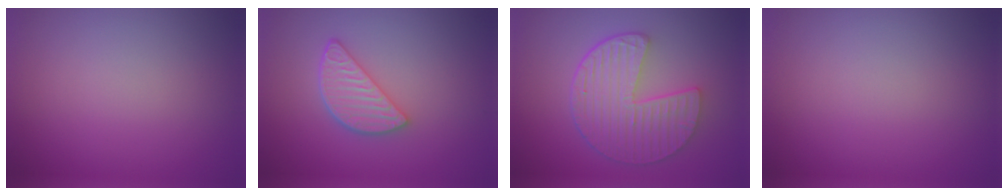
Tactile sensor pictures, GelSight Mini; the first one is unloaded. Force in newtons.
{"total": 3.7, "press": 3.0, "slide": 2.1}
{"total": 6.6, "press": 4.8, "slide": 4.5}
{"total": 0.0}